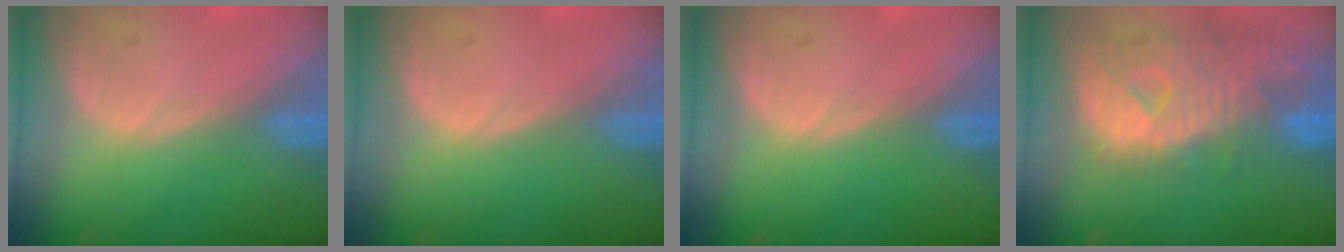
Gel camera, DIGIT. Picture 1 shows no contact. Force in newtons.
{"total": 0.0}
{"total": 0.0}
{"total": 12.0, "press": 10.3, "slide": 6.0}